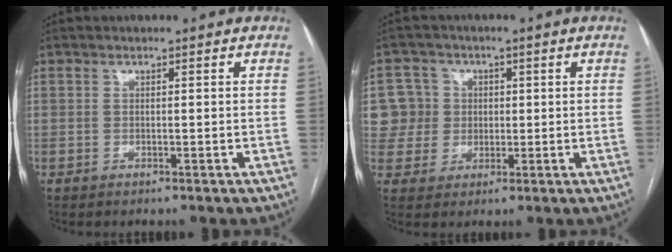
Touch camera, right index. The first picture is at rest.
{"total": 6.9, "force": [1.1, 6.8, 0.3], "torque": [-0.003, 0.023, 0.026]}